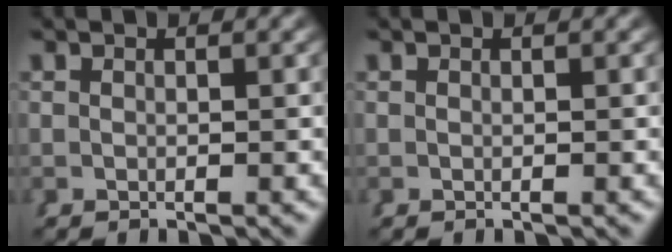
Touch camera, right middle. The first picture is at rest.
{"total": 0.0}